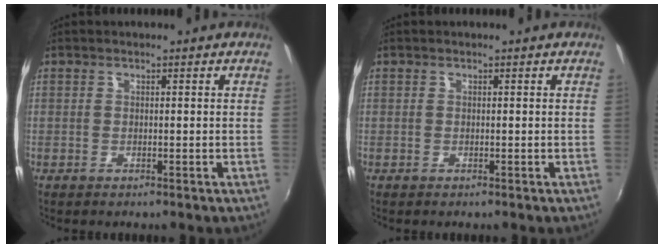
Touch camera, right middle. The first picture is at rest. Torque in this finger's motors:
{"motor_torque": [0.00, 0.00, 0.00, 0.00]}